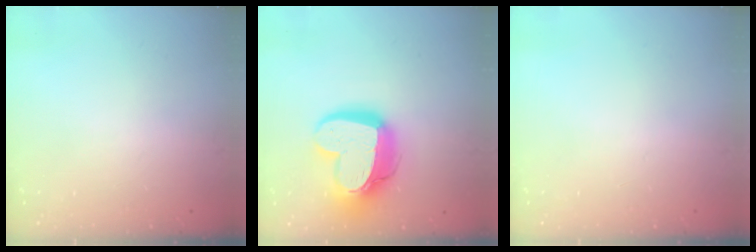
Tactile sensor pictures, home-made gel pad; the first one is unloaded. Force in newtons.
{"total": 18.9, "press": 18.8, "slide": 1.6}
{"total": 0.0}